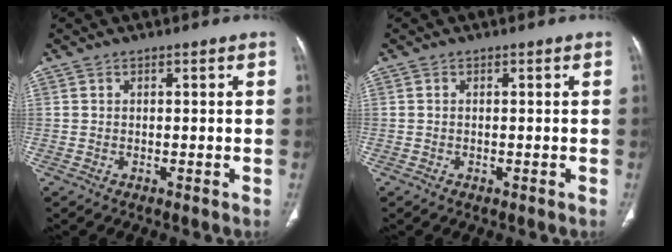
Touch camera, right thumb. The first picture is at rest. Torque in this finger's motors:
{"motor_torque": [-0.61, -0.28, -0.58, 0.25, 0.03]}